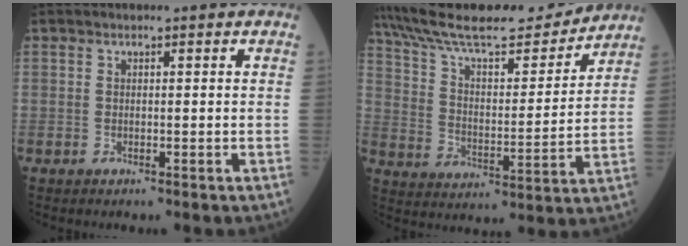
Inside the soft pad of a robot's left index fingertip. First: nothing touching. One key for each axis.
{"total": 20.5, "fx": 18.9, "fy": 2.8, "fz": 7.5, "tx": -0.133, "ty": 0.000, "tz": 0.300}